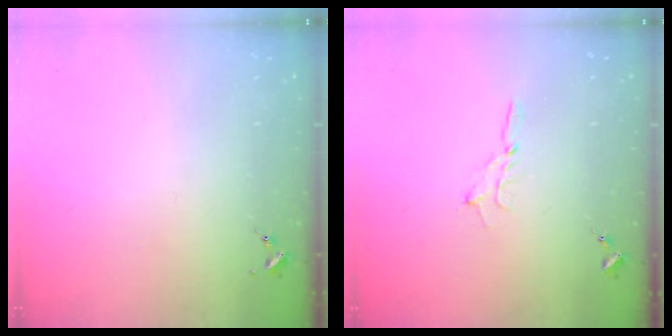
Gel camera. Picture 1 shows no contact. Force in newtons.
{"total": 2.9, "press": 2.9, "slide": 0.3}